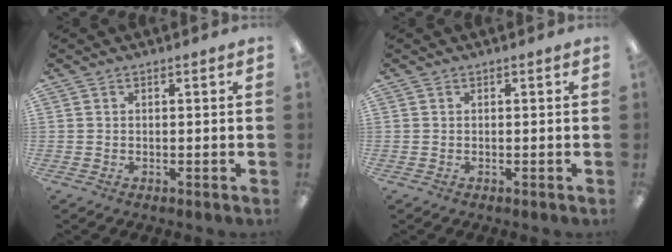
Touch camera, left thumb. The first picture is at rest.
{"total": 0.0}